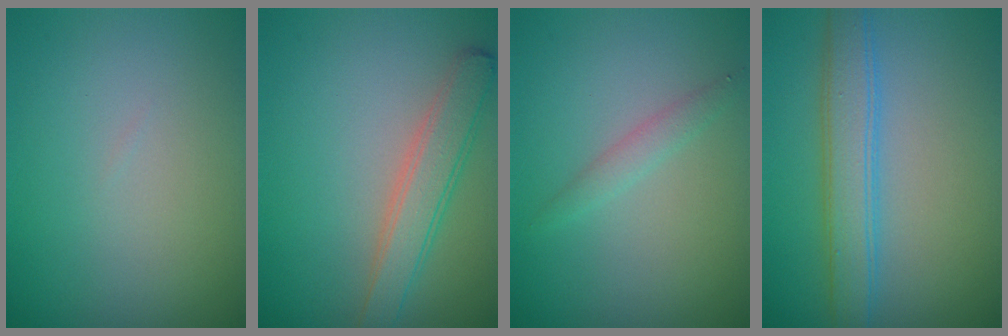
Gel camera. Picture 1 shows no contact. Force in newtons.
{"total": 4.4, "press": 4.4, "slide": 0.1}
{"total": 1.2, "press": 1.2, "slide": 0.1}
{"total": 4.0, "press": 4.0, "slide": 0.1}